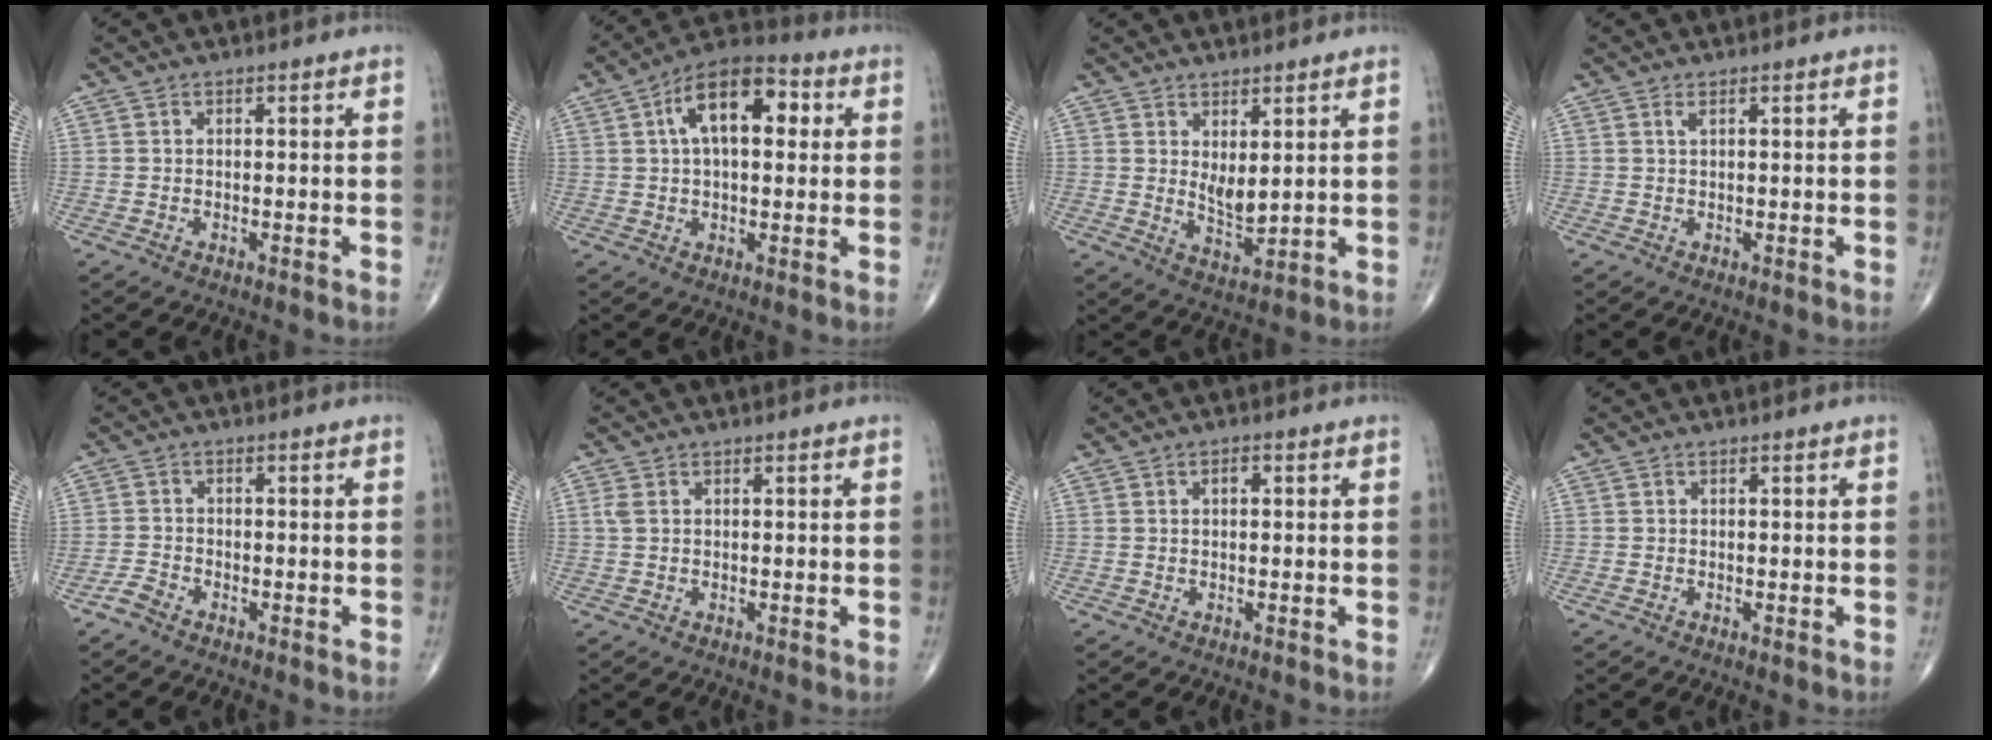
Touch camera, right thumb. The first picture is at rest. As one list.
[{"total": 13.5, "force": [3.4, 6.9, 11.0], "torque": [-0.162, 0.026, 0.046]}, {"total": 4.7, "force": [1.6, 1.9, 4.0], "torque": [-0.062, -0.024, 0.036]}, {"total": 0.7, "force": [0.4, 0.1, 0.6], "torque": [-0.017, 0.002, 0.008]}, {"total": 2.1, "force": [-1.7, 0.9, 0.9], "torque": [-0.022, 0.006, -0.035]}, {"total": 1.4, "force": [0.4, 0.8, 1.0], "torque": [-0.034, 0.009, 0.014]}, {"total": 1.3, "force": [0.3, 0.7, 1.1], "torque": [-0.014, 0.005, 0.002]}, {"total": 0.0}]